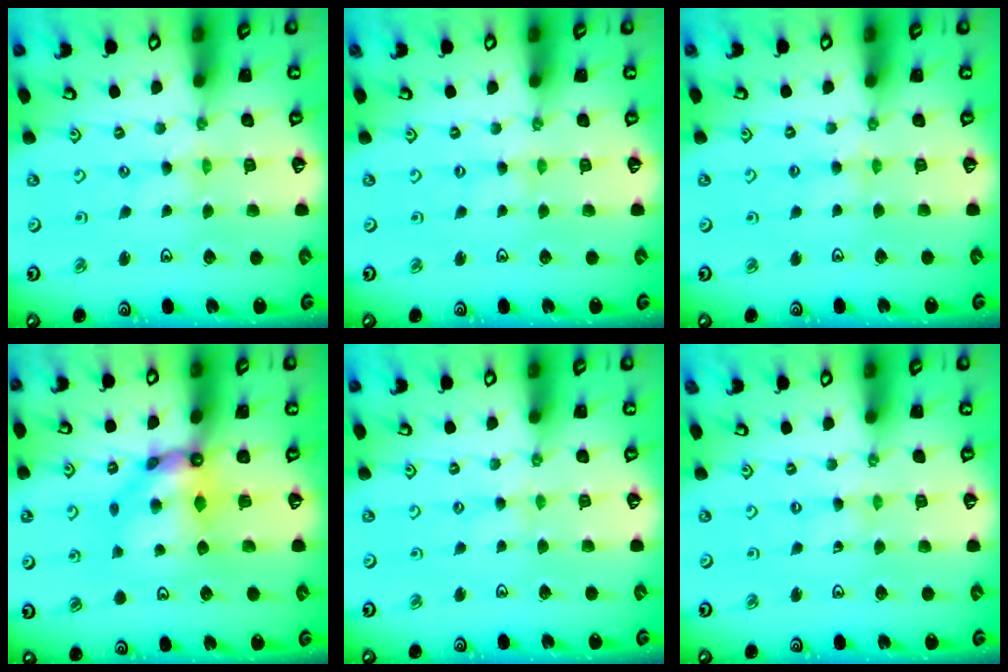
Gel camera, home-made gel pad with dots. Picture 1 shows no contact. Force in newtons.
{"total": 0.5, "press": 0.5, "slide": 0.1}
{"total": 2.8, "press": 2.8, "slide": 0.4}
{"total": 9.7, "press": 9.6, "slide": 1.0}
{"total": 2.4, "press": 2.3, "slide": 0.3}
{"total": 0.0}